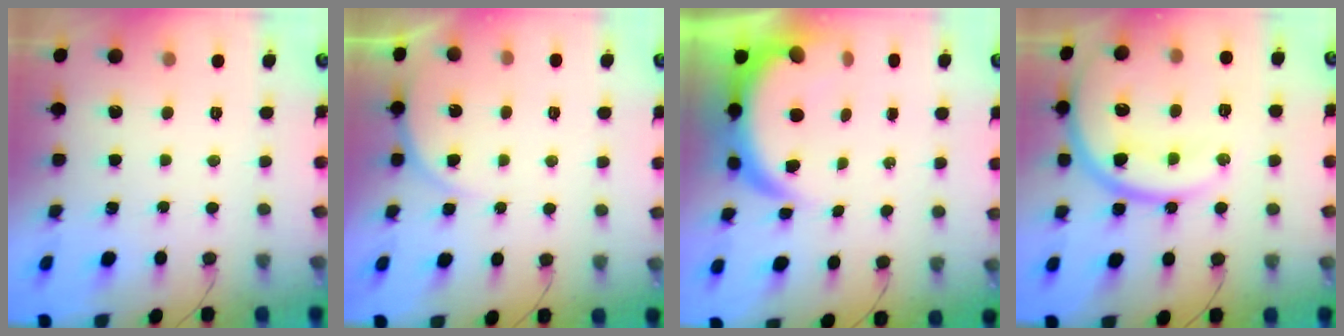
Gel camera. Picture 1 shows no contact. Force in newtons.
{"total": 4.6, "press": 4.6, "slide": 0.4}
{"total": 6.9, "press": 6.9, "slide": 0.7}
{"total": 17.3, "press": 17.2, "slide": 1.5}